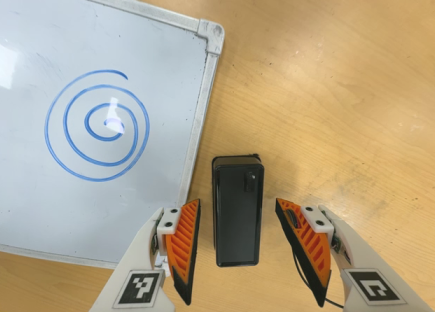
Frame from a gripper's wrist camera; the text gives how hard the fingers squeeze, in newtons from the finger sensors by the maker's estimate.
{"total": 0.0}